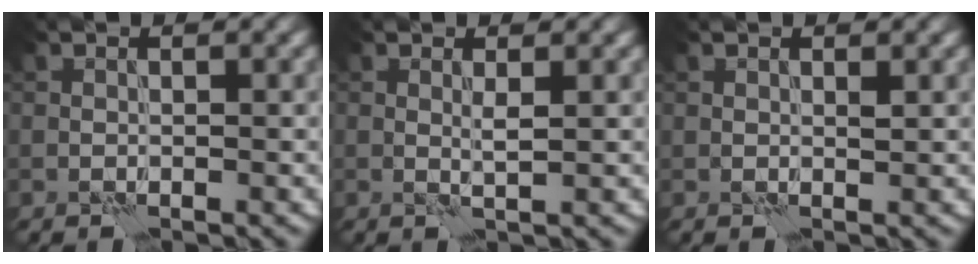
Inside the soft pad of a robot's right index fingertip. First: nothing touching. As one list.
[{"total": 1.0, "force": [0.5, -0.2, 0.8], "torque": [-0.017, 0.002, 0.007]}, {"total": 0.6, "force": [0.4, 0.0, 0.4], "torque": [-0.007, 0.004, 0.007]}]